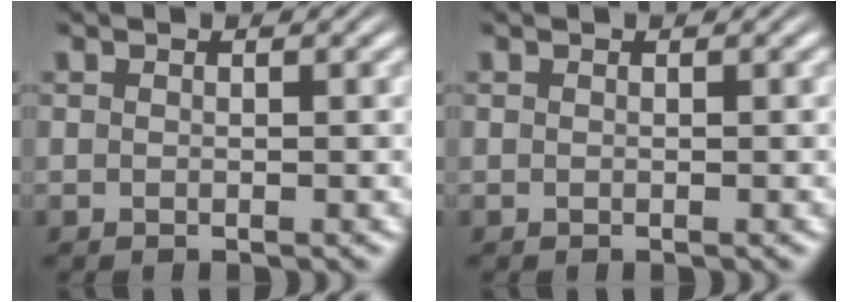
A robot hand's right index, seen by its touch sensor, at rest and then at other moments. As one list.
[{"total": 0.0}]